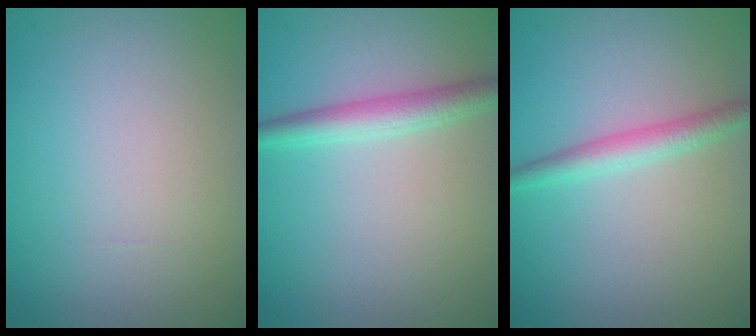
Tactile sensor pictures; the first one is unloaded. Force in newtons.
{"total": 2.7, "press": 2.7, "slide": 0.0}
{"total": 2.3, "press": 2.3, "slide": 0.0}